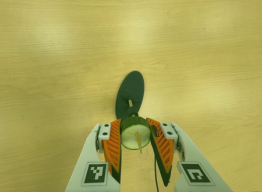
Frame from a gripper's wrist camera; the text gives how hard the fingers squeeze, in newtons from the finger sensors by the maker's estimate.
{"total": 12.4, "left": 11.4, "right": 13.4}